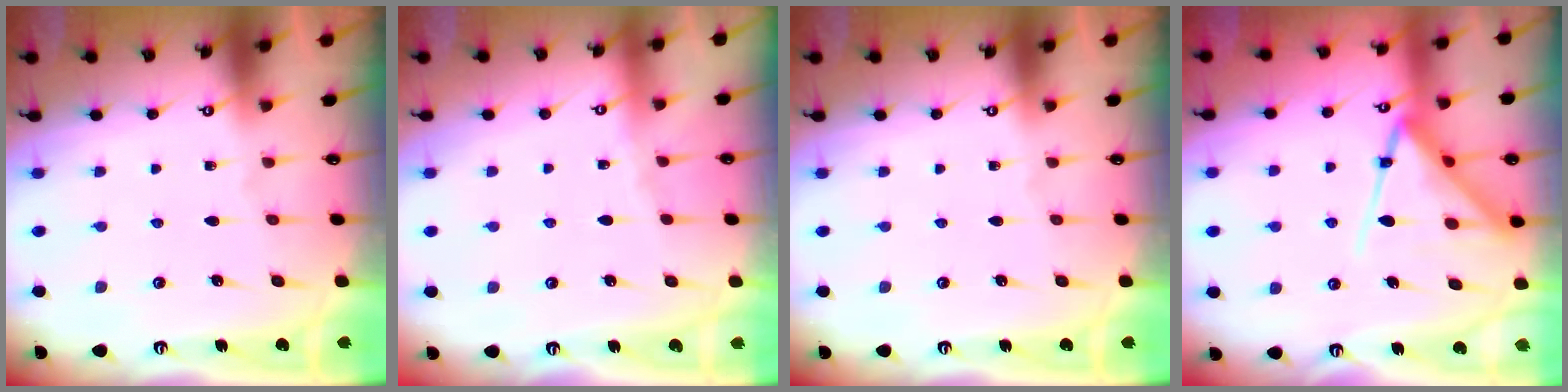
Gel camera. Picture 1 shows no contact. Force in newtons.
{"total": 2.2, "press": 2.1, "slide": 0.5}
{"total": 0.0}
{"total": 13.9, "press": 13.8, "slide": 1.3}